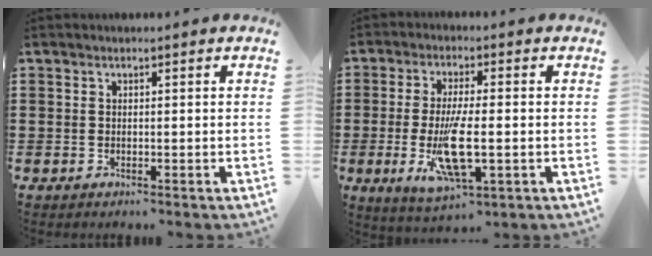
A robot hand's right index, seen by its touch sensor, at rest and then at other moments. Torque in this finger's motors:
{"motor_torque": [2.14, 0.00, 1.05, 0.21]}